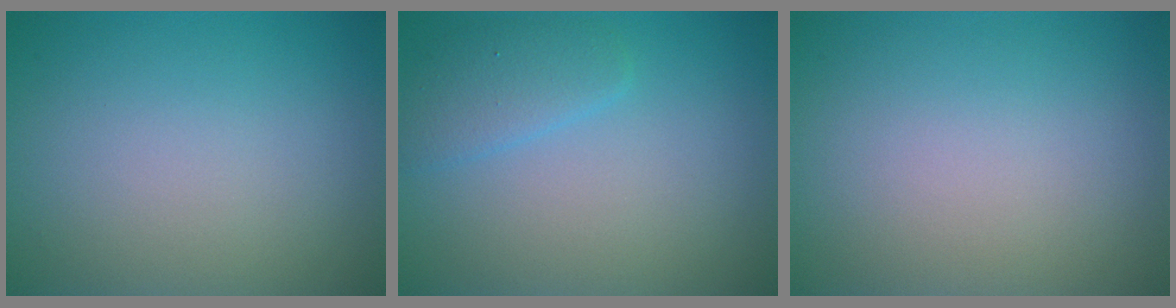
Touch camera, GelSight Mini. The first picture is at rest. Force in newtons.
{"total": 2.3, "press": 2.3, "slide": 0.2}
{"total": 0.0}